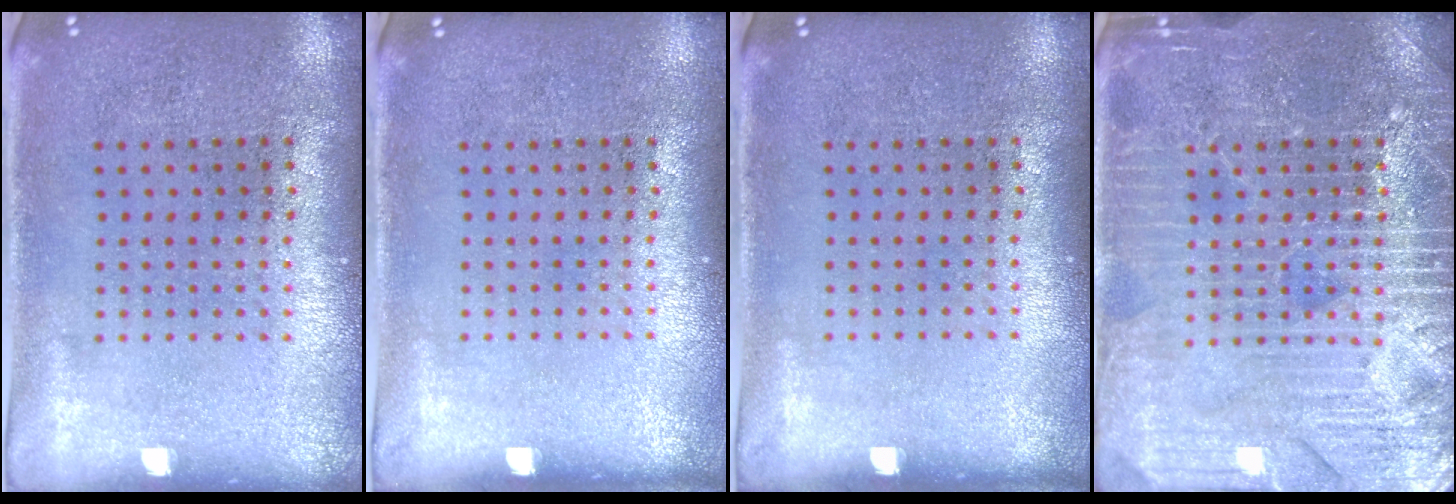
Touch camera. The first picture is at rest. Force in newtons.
{"total": 0.0}
{"total": 0.0}
{"total": 4.4, "press": 4.3, "slide": 0.5}